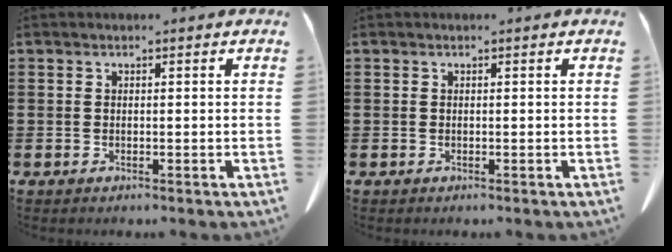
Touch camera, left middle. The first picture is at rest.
{"total": 0.0}